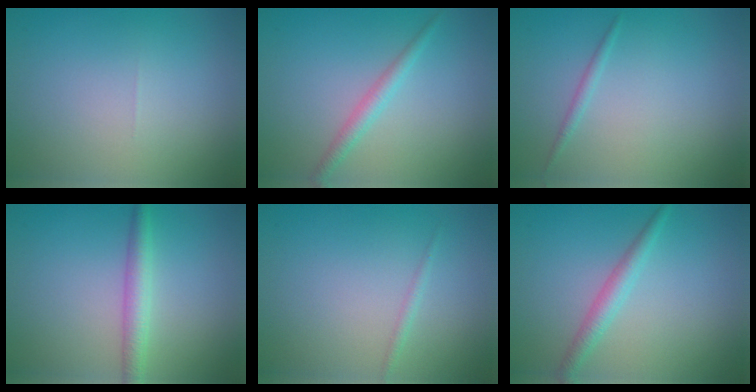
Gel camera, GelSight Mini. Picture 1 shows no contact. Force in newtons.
{"total": 1.8, "press": 1.8, "slide": 0.0}
{"total": 0.8, "press": 0.8, "slide": 0.0}
{"total": 2.6, "press": 2.6, "slide": 0.1}
{"total": 0.7, "press": 0.7, "slide": 0.0}
{"total": 2.0, "press": 2.0, "slide": 0.0}